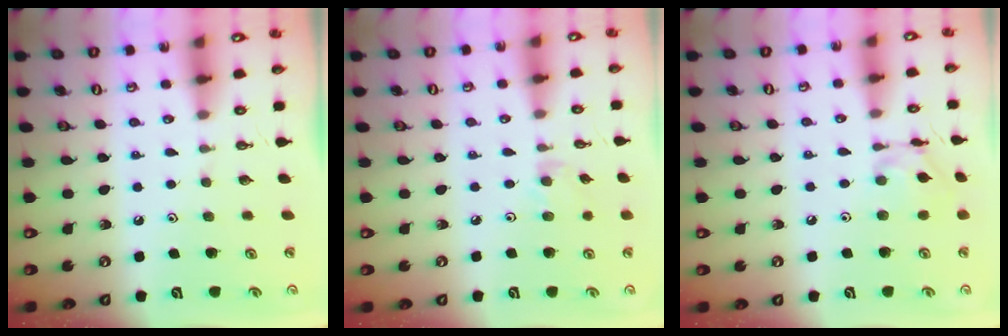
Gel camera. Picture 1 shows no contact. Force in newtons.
{"total": 2.3, "press": 2.3, "slide": 0.4}
{"total": 10.2, "press": 10.2, "slide": 0.6}